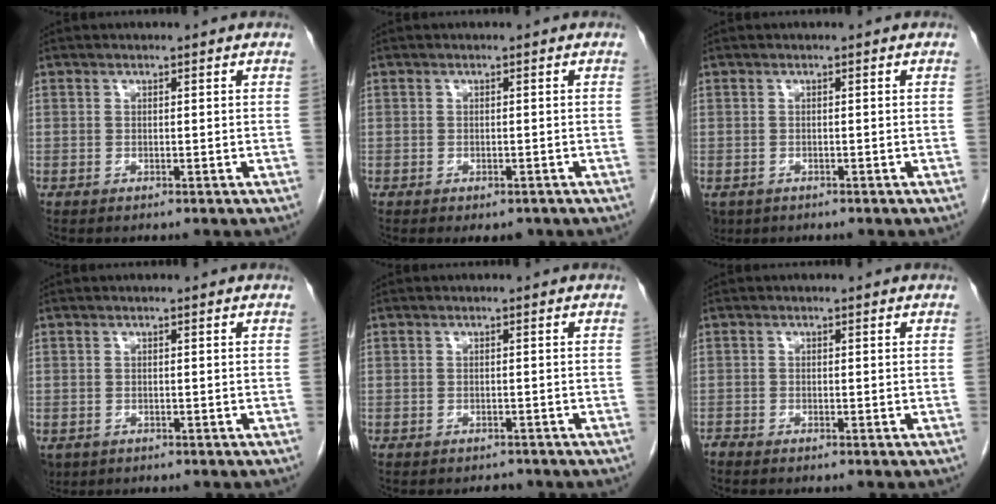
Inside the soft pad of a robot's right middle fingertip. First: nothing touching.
{"total": 2.2, "force": [-1.5, 1.2, 1.1], "torque": [-0.007, -0.001, -0.012]}
{"total": 3.4, "force": [-2.0, 2.5, 1.1], "torque": [-0.020, -0.003, -0.030]}
{"total": 2.9, "force": [-1.5, 2.2, 1.0], "torque": [-0.020, -0.003, -0.021]}
{"total": 2.1, "force": [-1.9, 0.9, 0.4], "torque": [-0.008, -0.002, -0.025]}
{"total": 0.5, "force": [-0.5, 0.0, 0.0], "torque": [-0.005, -0.003, -0.011]}